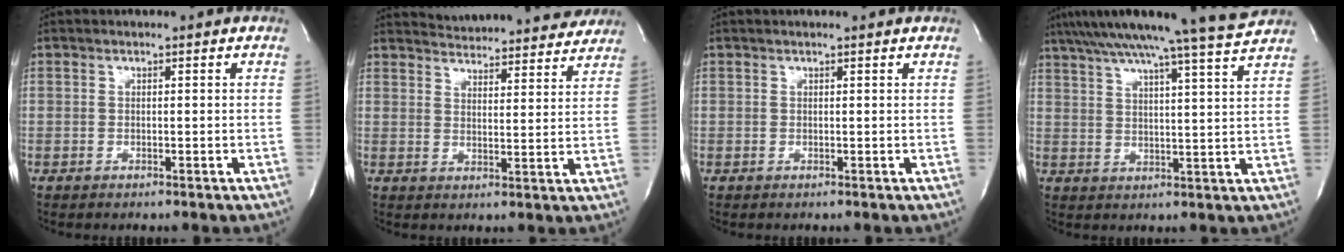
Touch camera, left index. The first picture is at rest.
{"total": 18.3, "force": [17.5, 2.8, 4.3], "torque": [-0.061, -0.012, 0.223]}
{"total": 1.6, "force": [1.4, -0.1, 0.6], "torque": [-0.012, 0.011, 0.018]}
{"total": 17.2, "force": [15.1, -2.0, 8.1], "torque": [-0.140, -0.016, 0.209]}